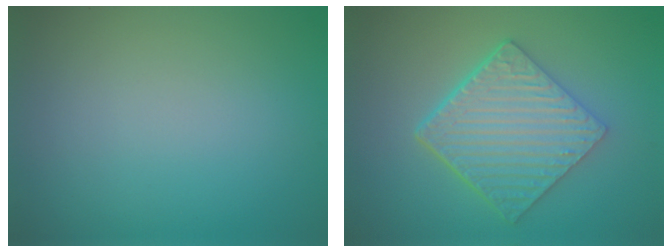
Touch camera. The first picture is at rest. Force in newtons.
{"total": 6.6, "press": 4.7, "slide": 4.6}